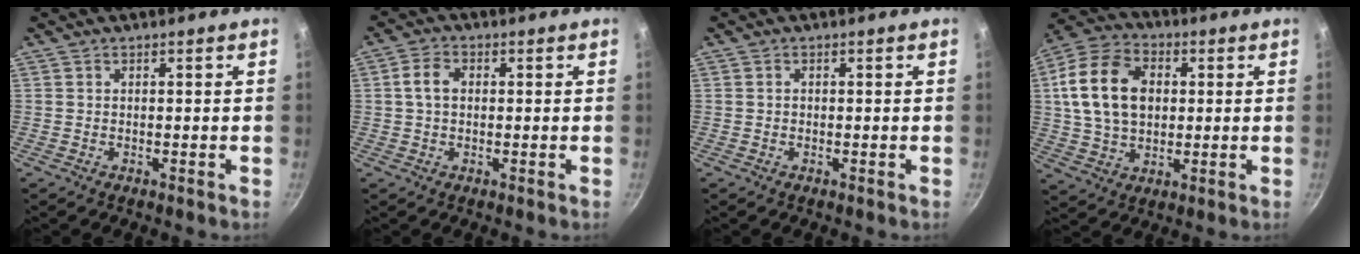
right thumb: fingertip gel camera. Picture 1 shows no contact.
{"total": 4.1, "force": [0.4, 2.9, 2.8], "torque": [-0.052, 0.011, 0.003]}
{"total": 0.5, "force": [-0.1, 0.5, 0.2], "torque": [-0.001, 0.003, -0.001]}
{"total": 16.3, "force": [2.6, 11.7, 11.1], "torque": [-0.185, 0.012, 0.042]}